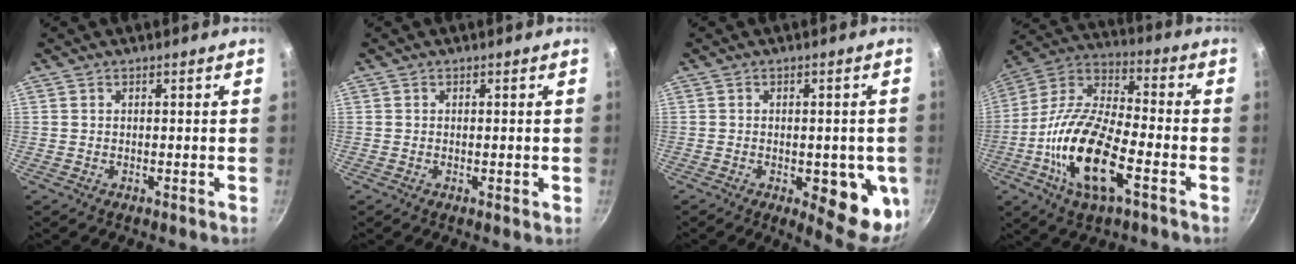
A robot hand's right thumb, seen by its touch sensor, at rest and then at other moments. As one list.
[{"total": 0.8, "force": [-0.2, 0.2, 0.7], "torque": [-0.011, -0.001, -0.004]}, {"total": 12.2, "force": [-3.0, 5.3, 10.5], "torque": [-0.091, -0.007, -0.032]}, {"total": 19.5, "force": [-6.6, 7.9, 16.5], "torque": [-0.319, 0.031, -0.141]}]